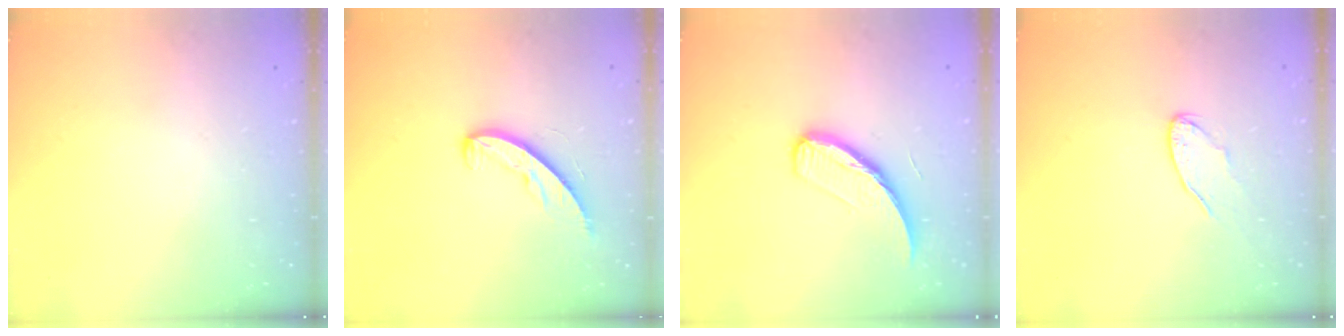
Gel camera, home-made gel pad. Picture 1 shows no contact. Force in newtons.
{"total": 8.0, "press": 7.9, "slide": 0.9}
{"total": 10.5, "press": 10.5, "slide": 0.2}
{"total": 5.4, "press": 5.4, "slide": 0.5}